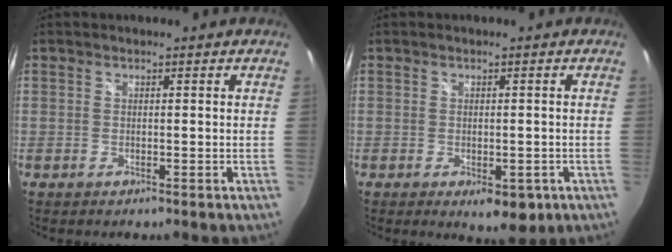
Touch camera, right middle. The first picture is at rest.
{"total": 5.6, "force": [-2.6, 2.9, 4.1], "torque": [-0.058, -0.017, -0.031]}